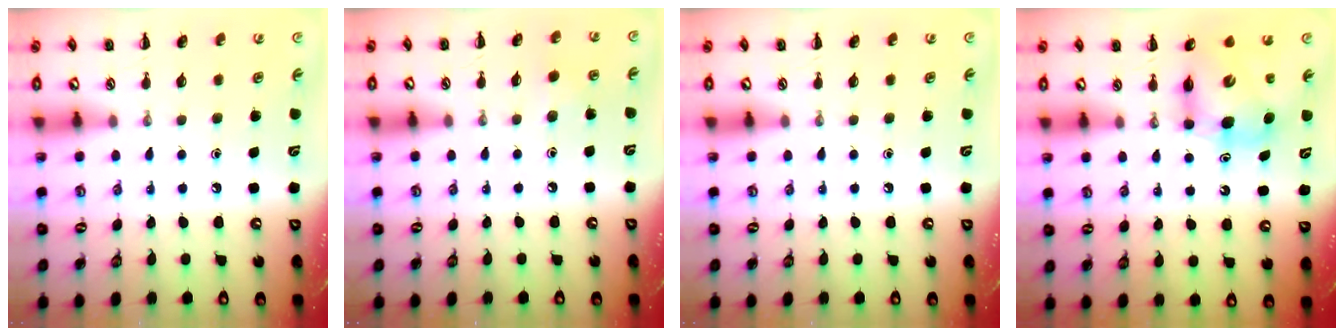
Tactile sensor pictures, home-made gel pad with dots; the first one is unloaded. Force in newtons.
{"total": 2.1, "press": 2.0, "slide": 0.7}
{"total": 0.0}
{"total": 7.1, "press": 7.1, "slide": 0.8}